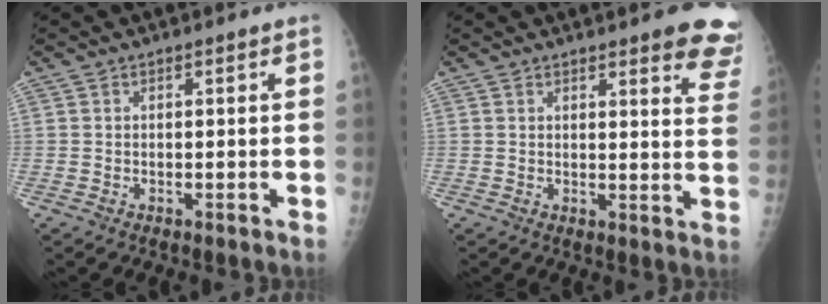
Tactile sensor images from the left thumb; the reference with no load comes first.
{"total": 10.3, "force": [7.3, 2.6, 6.7], "torque": [-0.045, -0.036, 0.066]}